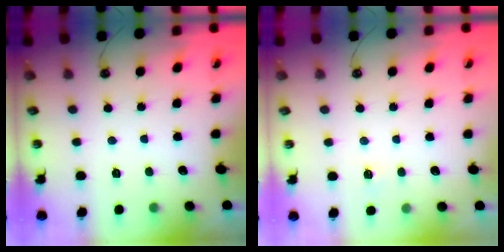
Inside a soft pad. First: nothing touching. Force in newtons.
{"total": 3.3, "press": 3.3, "slide": 0.4}